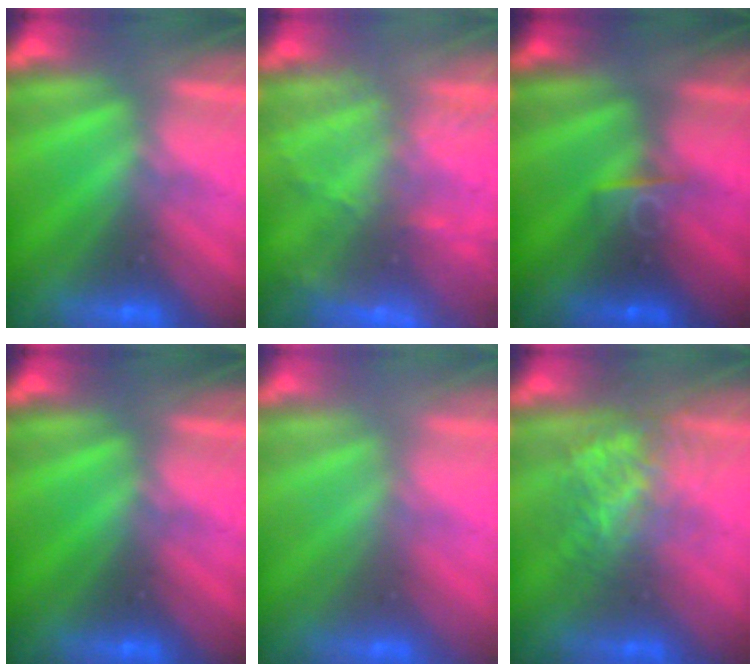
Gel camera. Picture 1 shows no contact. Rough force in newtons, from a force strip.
{"total": 8.5}
{"total": 2.6}
{"total": 0.0}
{"total": 2.4}
{"total": 3.9}